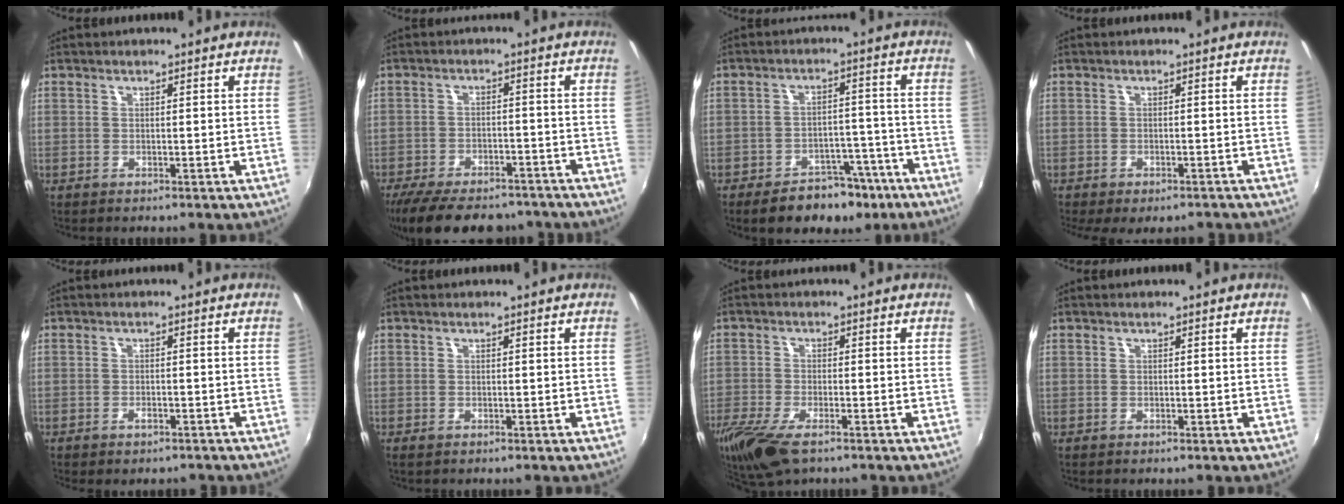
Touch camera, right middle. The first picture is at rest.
{"total": 17.7, "force": [-14.1, 6.8, 8.2], "torque": [-0.174, -0.021, -0.204]}
{"total": 11.2, "force": [-8.0, 6.1, 5.0], "torque": [-0.096, 0.017, -0.096]}
{"total": 6.3, "force": [-4.8, 2.4, 3.3], "torque": [-0.074, -0.027, -0.067]}
{"total": 2.2, "force": [-1.7, 1.1, 1.0], "torque": [-0.022, -0.003, -0.025]}
{"total": 0.6, "force": [-0.4, 0.3, 0.2], "torque": [-0.006, -0.004, -0.007]}
{"total": 12.0, "force": [-8.0, 4.3, 7.8], "torque": [-0.186, -0.048, -0.151]}
{"total": 0.0}